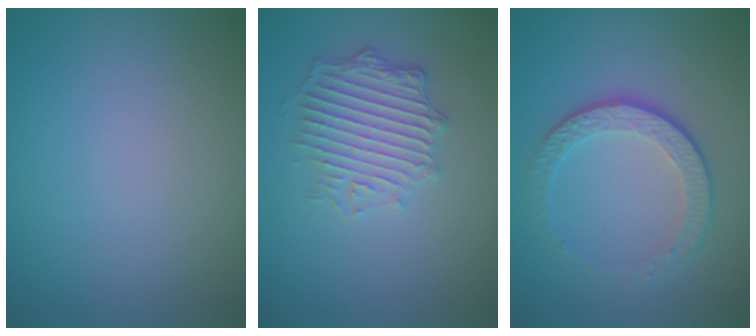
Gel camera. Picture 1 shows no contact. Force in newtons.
{"total": 3.8, "press": 3.5, "slide": 1.6}
{"total": 4.3, "press": 3.0, "slide": 3.1}